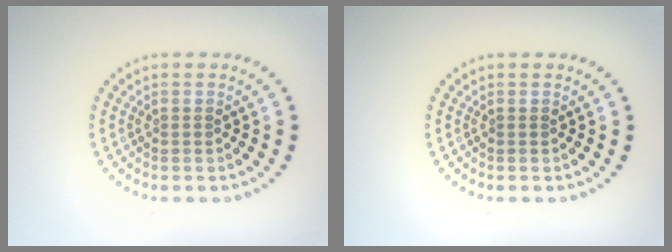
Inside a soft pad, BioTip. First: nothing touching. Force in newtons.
{"total": 0.0}